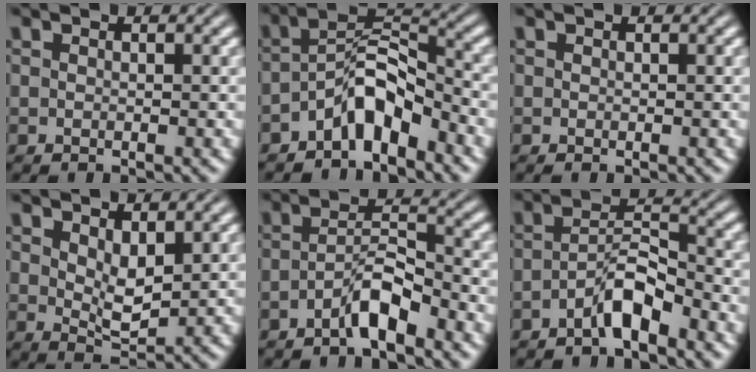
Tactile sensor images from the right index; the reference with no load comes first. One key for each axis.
{"total": 5.0, "fx": -2.6, "fy": 2.0, "fz": 3.8, "tx": -0.050, "ty": -0.013, "tz": -0.038}
{"total": 0.0}
{"total": 2.5, "fx": 1.5, "fy": 0.0, "fz": 1.9, "tx": -0.018, "ty": -0.021, "tz": 0.038}
{"total": 3.3, "fx": -2.5, "fy": 0.1, "fz": 2.2, "tx": -0.019, "ty": -0.006, "tz": -0.039}
{"total": 3.5, "fx": -2.5, "fy": 0.4, "fz": 2.3, "tx": -0.018, "ty": -0.005, "tz": -0.040}